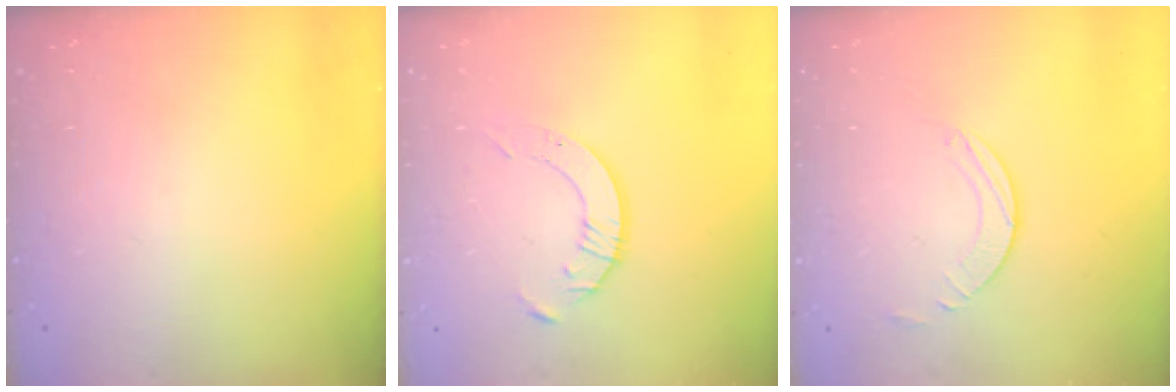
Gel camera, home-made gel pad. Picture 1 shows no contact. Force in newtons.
{"total": 4.2, "press": 4.2, "slide": 0.5}
{"total": 2.8, "press": 2.8, "slide": 0.2}